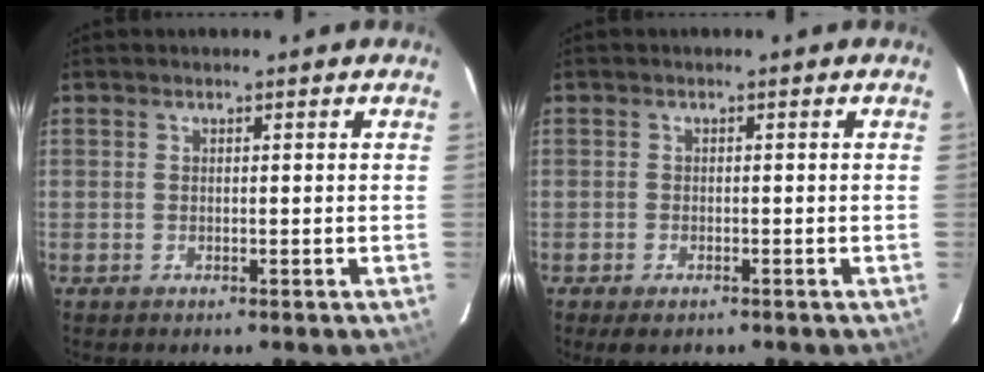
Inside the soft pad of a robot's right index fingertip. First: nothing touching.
{"total": 2.5, "force": [-1.7, 1.3, 1.3], "torque": [-0.029, -0.007, -0.029]}